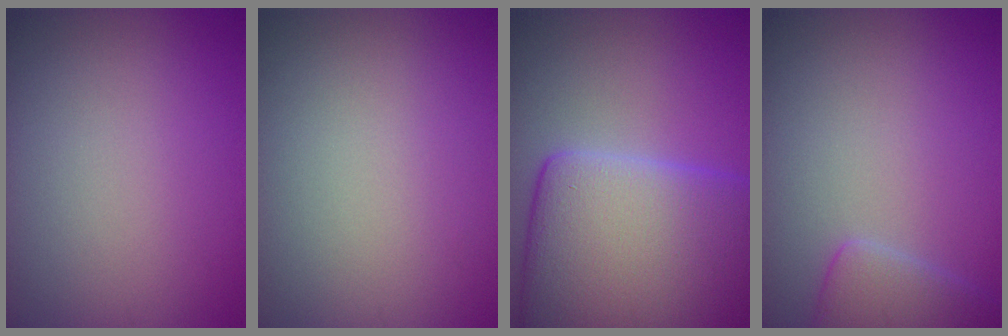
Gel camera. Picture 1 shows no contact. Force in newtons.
{"total": 0.0}
{"total": 16.2, "press": 16.1, "slide": 1.5}
{"total": 3.0, "press": 3.0, "slide": 0.3}